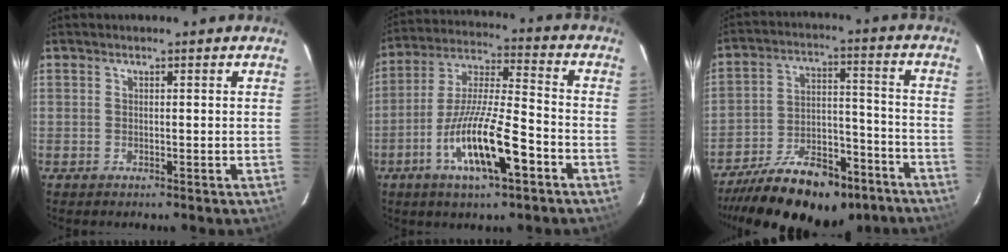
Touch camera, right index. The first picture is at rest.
{"total": 14.7, "force": [-6.8, 3.0, 12.7], "torque": [-0.251, -0.013, -0.128]}
{"total": 22.3, "force": [-16.6, 9.7, 11.4], "torque": [-0.214, 0.007, -0.236]}